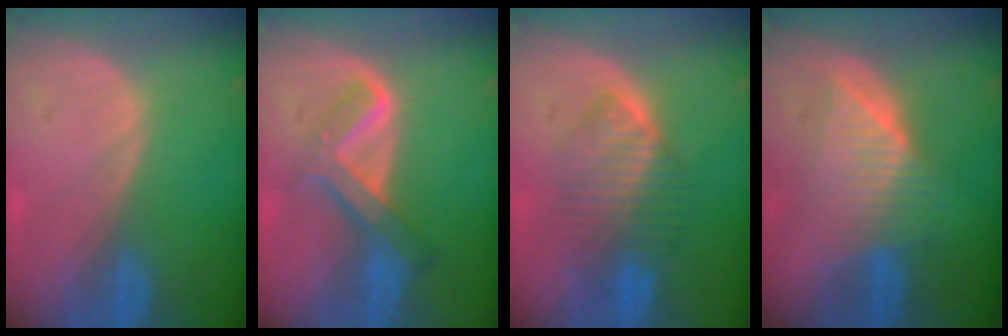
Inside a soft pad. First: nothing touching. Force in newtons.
{"total": 6.7, "press": 5.7, "slide": 3.6}
{"total": 6.6, "press": 6.6, "slide": 0.2}
{"total": 6.6, "press": 6.6, "slide": 0.1}